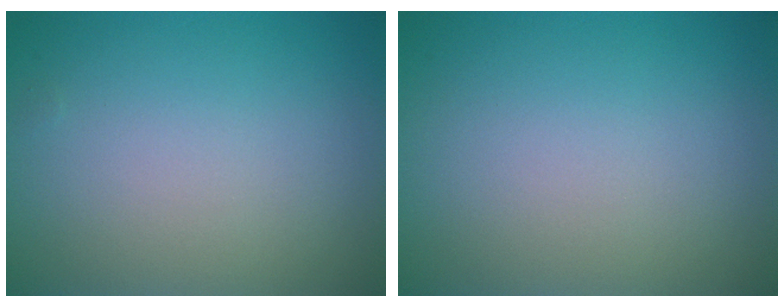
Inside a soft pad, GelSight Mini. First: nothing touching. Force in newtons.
{"total": 0.0}